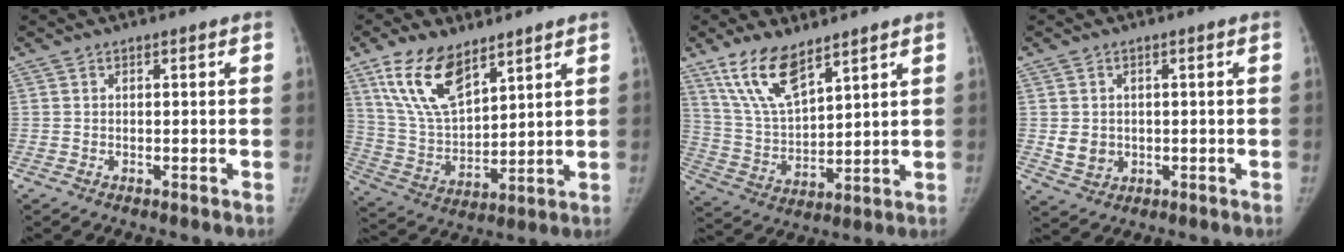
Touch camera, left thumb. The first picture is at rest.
{"total": 14.6, "force": [9.1, 6.7, 9.3], "torque": [-0.154, -0.039, 0.186]}
{"total": 12.2, "force": [8.3, 4.5, 7.7], "torque": [-0.135, -0.038, 0.175]}
{"total": 4.2, "force": [0.0, 3.7, 2.1], "torque": [-0.021, -0.002, 0.012]}